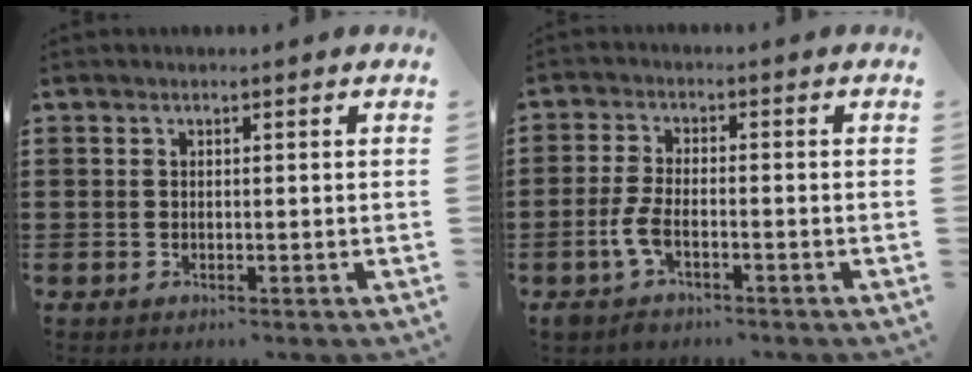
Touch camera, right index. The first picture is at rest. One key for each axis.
{"total": 4.4, "fx": -2.0, "fy": 1.6, "fz": 3.6, "tx": -0.091, "ty": -0.006, "tz": -0.043}